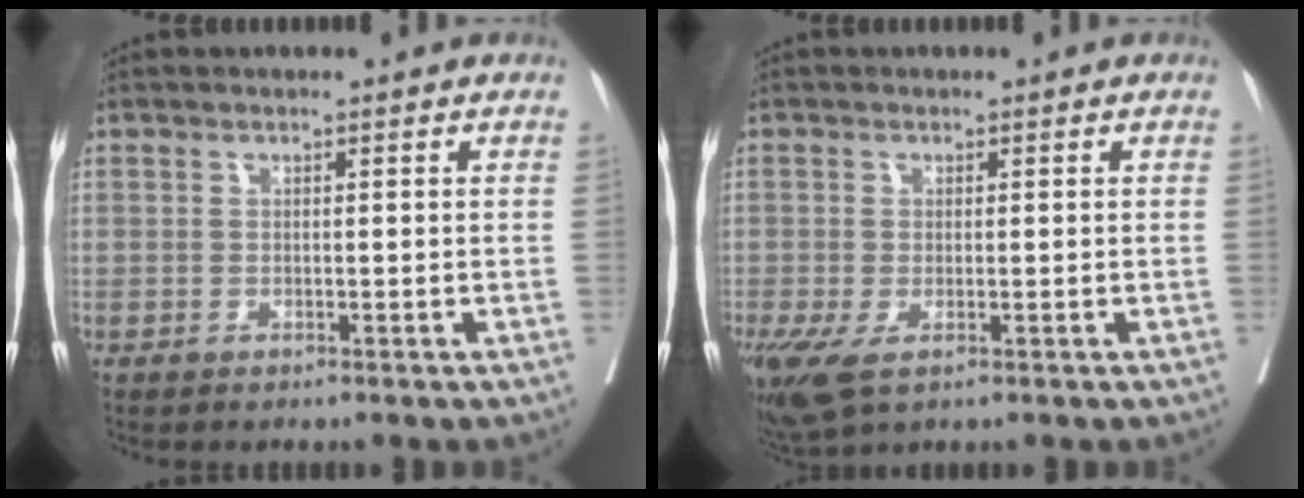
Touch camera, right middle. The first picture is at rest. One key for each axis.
{"total": 7.3, "fx": -3.4, "fy": 3.4, "fz": 5.4, "tx": -0.119, "ty": -0.026, "tz": -0.054}